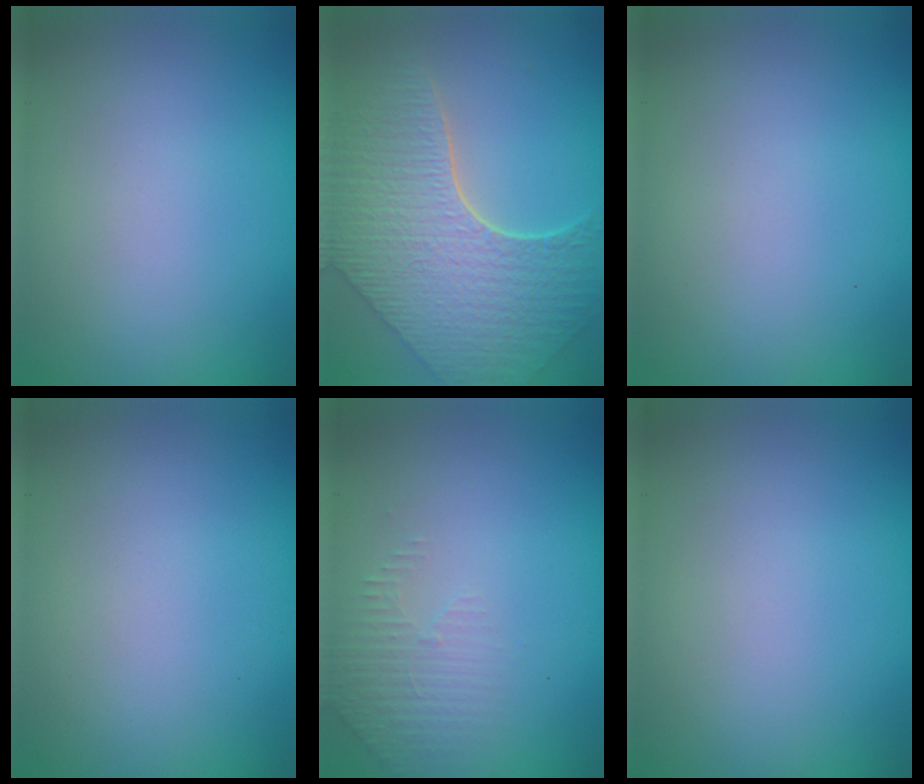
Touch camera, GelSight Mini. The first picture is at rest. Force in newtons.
{"total": 8.6, "press": 6.2, "slide": 5.9}
{"total": 0.0}
{"total": 0.0}
{"total": 1.9, "press": 1.8, "slide": 0.6}
{"total": 0.0}